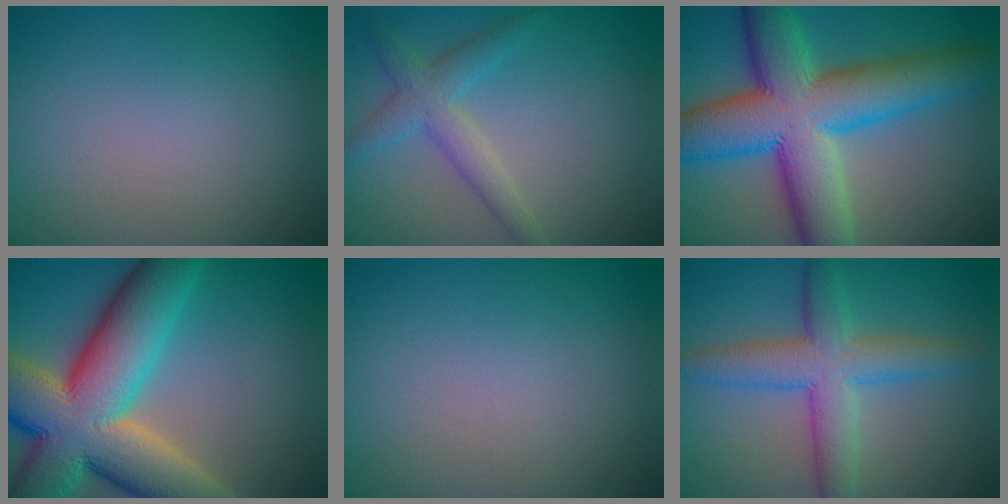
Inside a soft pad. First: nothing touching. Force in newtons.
{"total": 3.0, "press": 3.0, "slide": 0.1}
{"total": 12.3, "press": 12.3, "slide": 0.4}
{"total": 14.9, "press": 14.9, "slide": 0.7}
{"total": 0.0}
{"total": 5.5, "press": 5.5, "slide": 0.1}